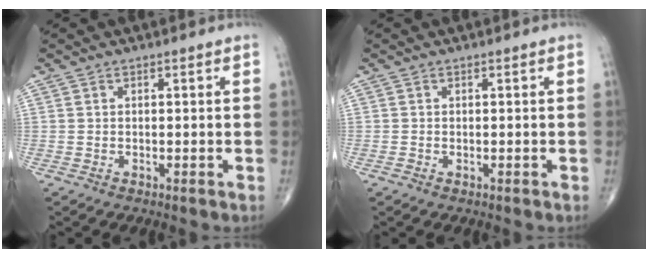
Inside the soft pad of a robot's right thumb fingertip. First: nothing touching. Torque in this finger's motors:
{"motor_torque": [2.55, 2.45, -0.29, -0.31, -0.02]}